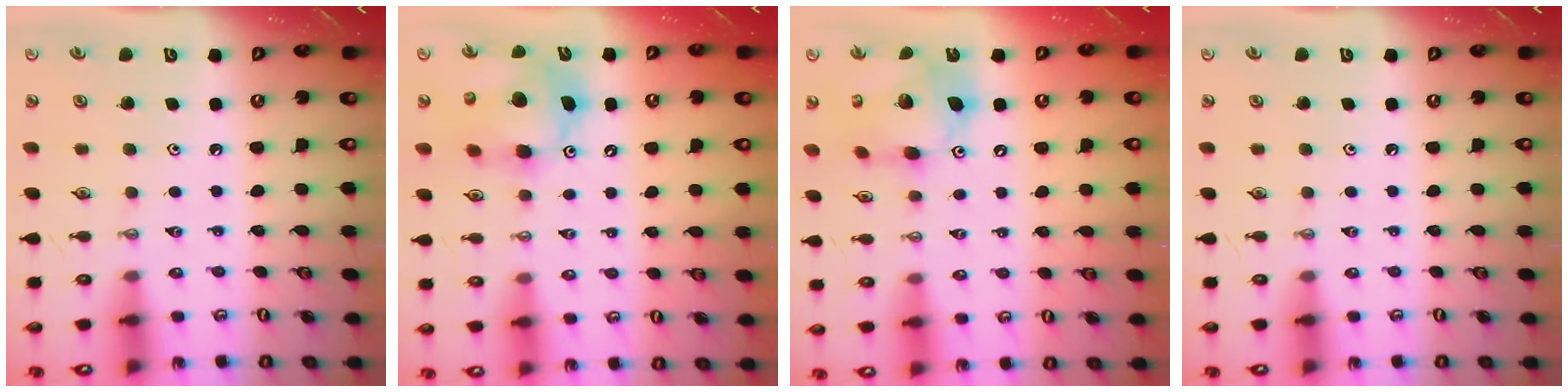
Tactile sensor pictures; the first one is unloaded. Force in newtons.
{"total": 12.2, "press": 12.0, "slide": 2.1}
{"total": 14.5, "press": 14.5, "slide": 1.5}
{"total": 0.0}